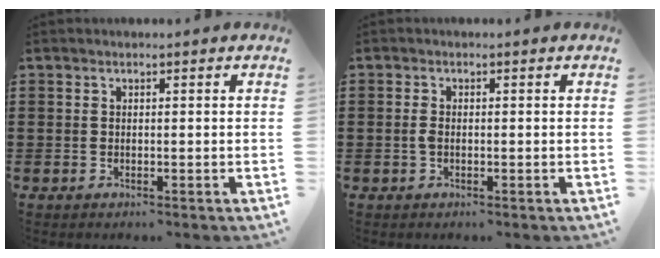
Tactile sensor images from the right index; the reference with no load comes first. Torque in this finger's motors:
{"motor_torque": [0.38, 0.14, 0.08, 0.05]}